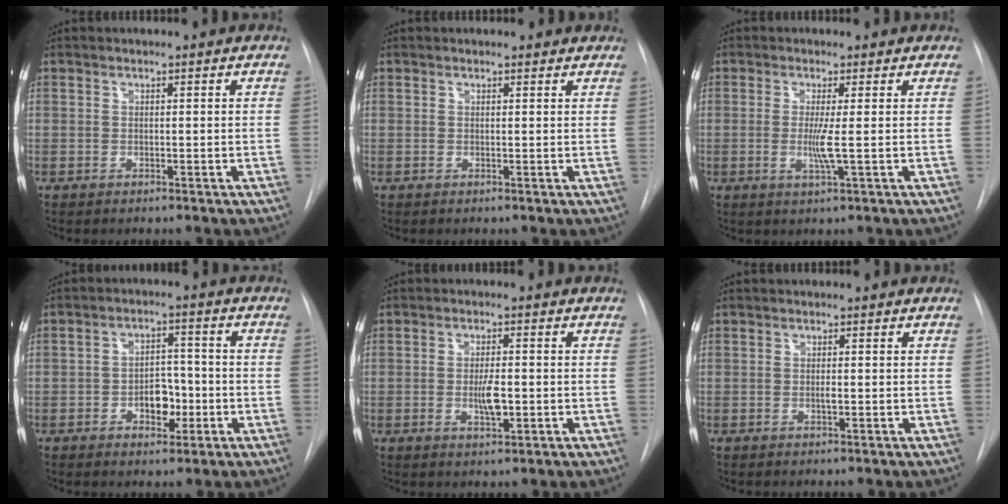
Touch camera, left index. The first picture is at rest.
{"total": 1.6, "force": [1.4, 0.6, 0.0], "torque": [-0.005, -0.001, 0.007]}
{"total": 3.2, "force": [-0.1, -0.4, 3.2], "torque": [-0.070, -0.007, -0.003]}
{"total": 5.3, "force": [-1.7, 3.2, 3.9], "torque": [-0.054, 0.011, -0.025]}
{"total": 3.7, "force": [-0.6, 1.1, 3.5], "torque": [-0.065, -0.002, -0.008]}
{"total": 0.6, "force": [-0.1, 0.1, 0.6], "torque": [-0.013, -0.001, -0.003]}